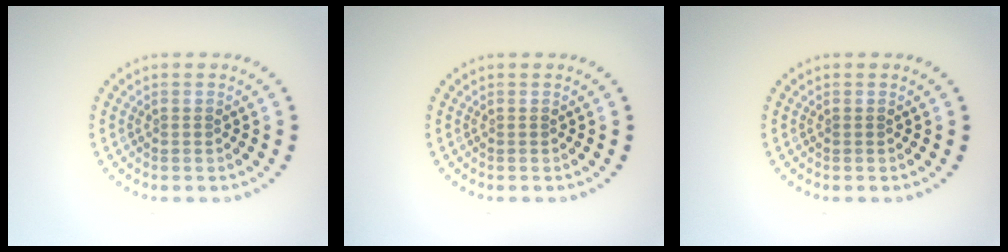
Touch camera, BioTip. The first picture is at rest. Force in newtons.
{"total": 0.0}
{"total": 0.0}